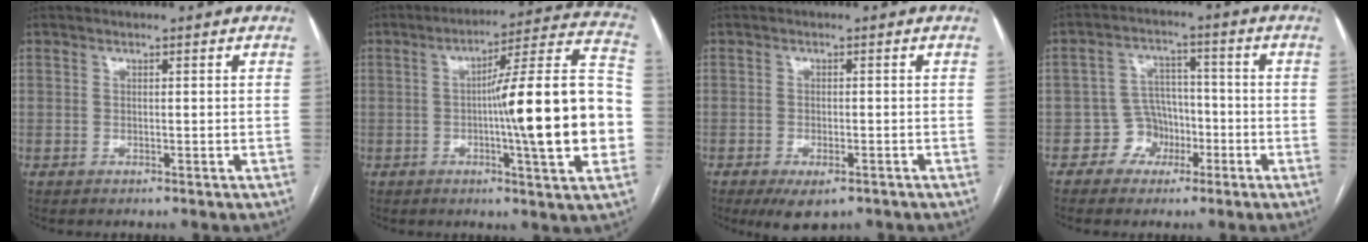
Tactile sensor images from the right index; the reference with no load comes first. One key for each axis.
{"total": 19.6, "fx": -2.6, "fy": 0.6, "fz": 19.4, "tx": -0.259, "ty": 0.018, "tz": -0.040}
{"total": 4.7, "fx": -3.0, "fy": 2.0, "fz": 3.0, "tx": -0.050, "ty": -0.007, "tz": -0.040}
{"total": 5.6, "fx": -2.5, "fy": 4.9, "fz": 1.3, "tx": -0.018, "ty": 0.020, "tz": -0.037}